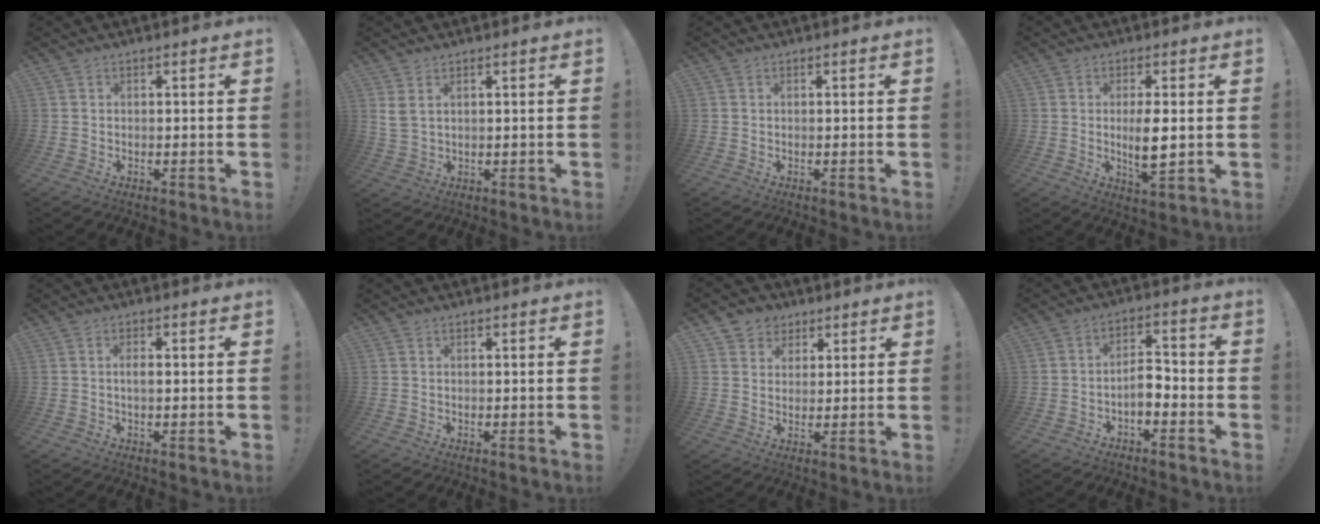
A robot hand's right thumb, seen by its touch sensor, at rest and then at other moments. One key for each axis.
{"total": 3.5, "fx": 1.8, "fy": 1.7, "fz": 2.4, "tx": -0.041, "ty": -0.005, "tz": 0.034}
{"total": 0.0}
{"total": 7.4, "fx": 0.1, "fy": 2.5, "fz": 6.9, "tx": -0.123, "ty": -0.018, "tz": -0.003}
{"total": 2.0, "fx": -0.2, "fy": 0.7, "fz": 1.9, "tx": -0.029, "ty": 0.002, "tz": -0.005}
{"total": 0.0}
{"total": 5.4, "fx": 2.4, "fy": 4.8, "fz": 0.7, "tx": -0.008, "ty": -0.016, "tz": 0.048}
{"total": 6.9, "fx": -3.1, "fy": 3.6, "fz": 5.0, "tx": -0.100, "ty": 0.016, "tz": -0.056}